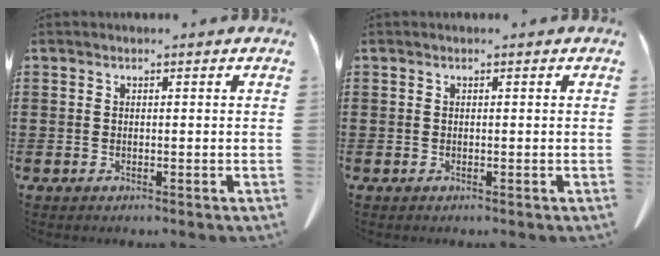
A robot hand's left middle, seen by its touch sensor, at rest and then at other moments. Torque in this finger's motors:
{"motor_torque": [-0.28, -0.08, -0.01, 0.00]}